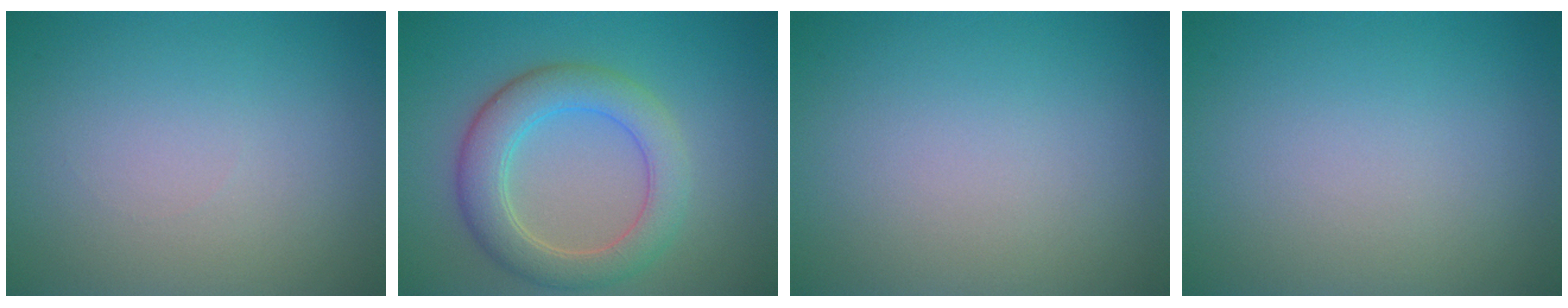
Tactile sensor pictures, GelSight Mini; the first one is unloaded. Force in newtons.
{"total": 5.3, "press": 5.3, "slide": 0.5}
{"total": 0.0}
{"total": 0.0}